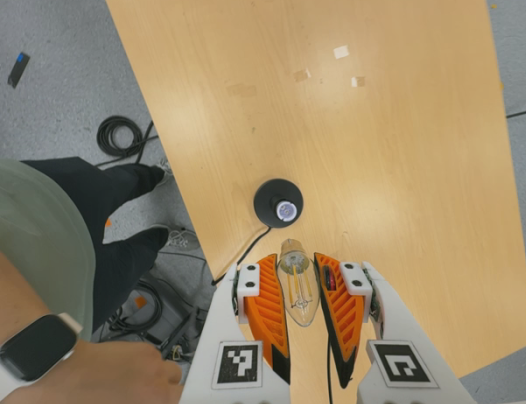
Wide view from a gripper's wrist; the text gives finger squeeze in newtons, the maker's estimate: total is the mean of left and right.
{"total": 20.4, "left": 22.9, "right": 17.9}